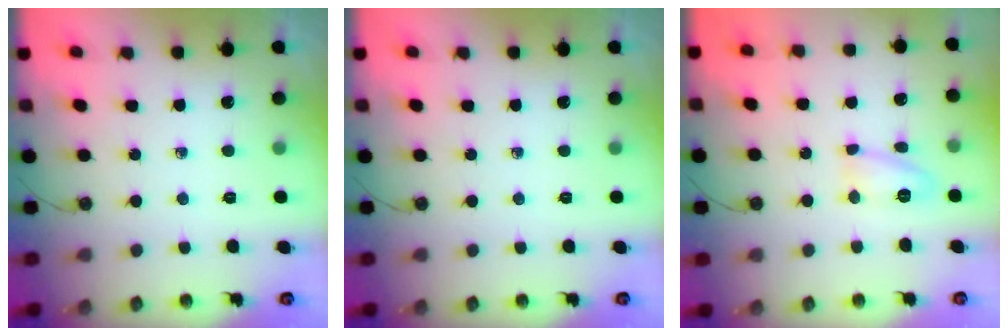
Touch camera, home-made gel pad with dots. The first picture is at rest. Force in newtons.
{"total": 0.0}
{"total": 9.2, "press": 9.2, "slide": 1.2}